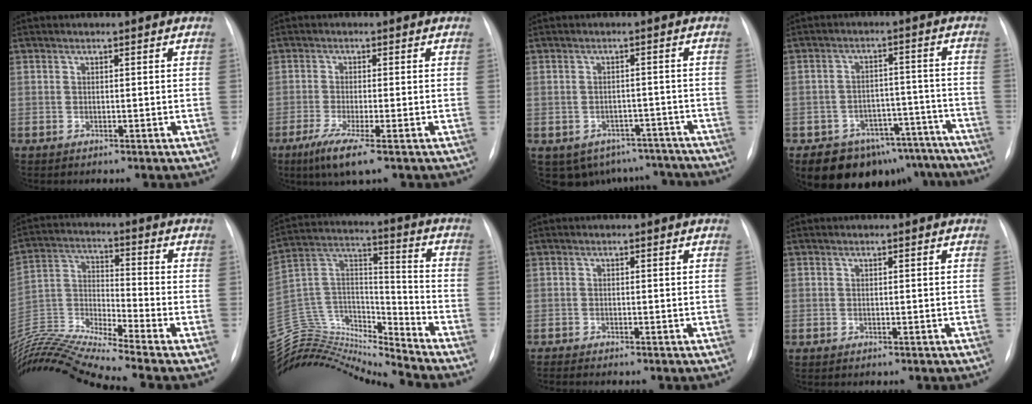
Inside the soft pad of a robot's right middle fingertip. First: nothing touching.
{"total": 5.4, "force": [-3.0, 0.1, 4.5], "torque": [-0.089, -0.020, -0.058]}
{"total": 9.9, "force": [-7.7, 6.2, 1.3], "torque": [-0.008, 0.022, -0.083]}
{"total": 13.8, "force": [-11.1, 7.6, 2.9], "torque": [-0.013, 0.047, -0.139]}
{"total": 20.3, "force": [-18.5, -2.0, 8.1], "torque": [-0.184, -0.004, -0.336]}
{"total": 19.6, "force": [-19.3, 0.2, 2.9], "torque": [-0.051, 0.064, -0.340]}
{"total": 1.7, "force": [-1.5, -0.3, 0.6], "torque": [-0.012, -0.004, -0.027]}
{"total": 0.0}